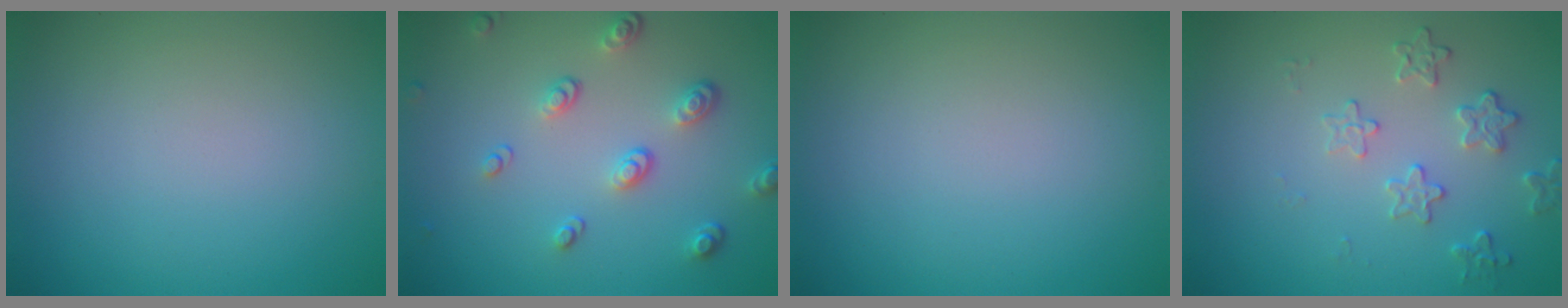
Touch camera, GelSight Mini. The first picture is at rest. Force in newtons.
{"total": 3.4, "press": 2.6, "slide": 2.2}
{"total": 0.0}
{"total": 2.2, "press": 1.6, "slide": 1.6}